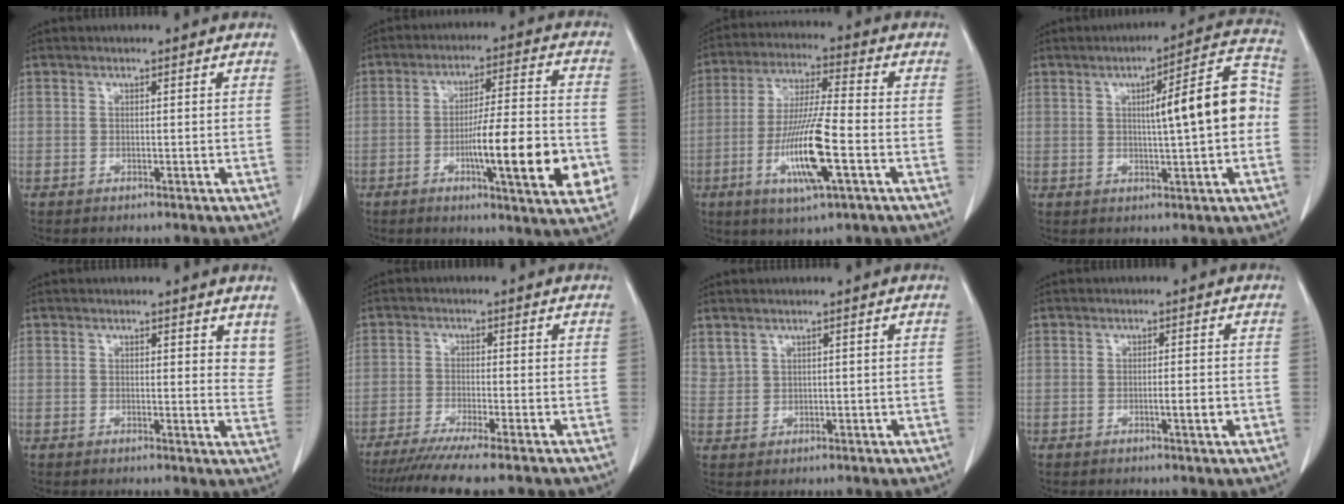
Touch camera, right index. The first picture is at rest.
{"total": 16.1, "force": [-4.5, 1.4, 15.3], "torque": [-0.215, -0.005, -0.066]}
{"total": 13.1, "force": [-4.1, 0.9, 12.4], "torque": [-0.244, -0.015, -0.076]}
{"total": 11.4, "force": [0.5, 1.4, 11.3], "torque": [-0.147, 0.031, 0.004]}
{"total": 4.1, "force": [3.3, 1.7, 1.9], "torque": [-0.005, -0.017, 0.024]}
{"total": 9.3, "force": [-7.6, -1.0, 5.2], "torque": [-0.068, -0.027, -0.120]}
{"total": 1.8, "force": [1.5, 0.9, 0.5], "torque": [-0.010, 0.007, 0.036]}
{"total": 2.5, "force": [-0.7, 0.1, 2.3], "torque": [-0.037, -0.003, -0.012]}